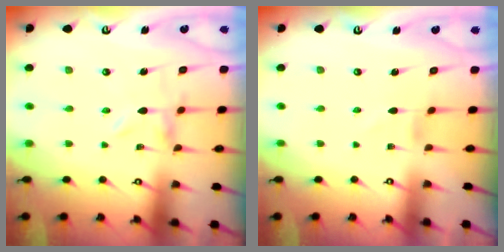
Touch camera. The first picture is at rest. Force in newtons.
{"total": 0.8, "press": 0.8, "slide": 0.1}